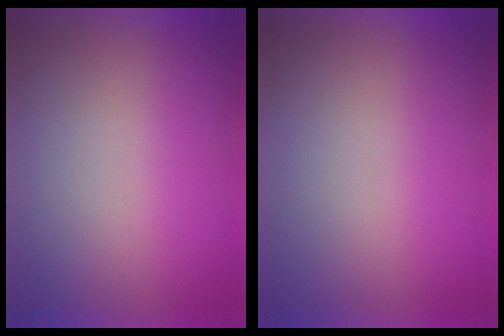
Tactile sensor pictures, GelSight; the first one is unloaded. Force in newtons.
{"total": 0.0}